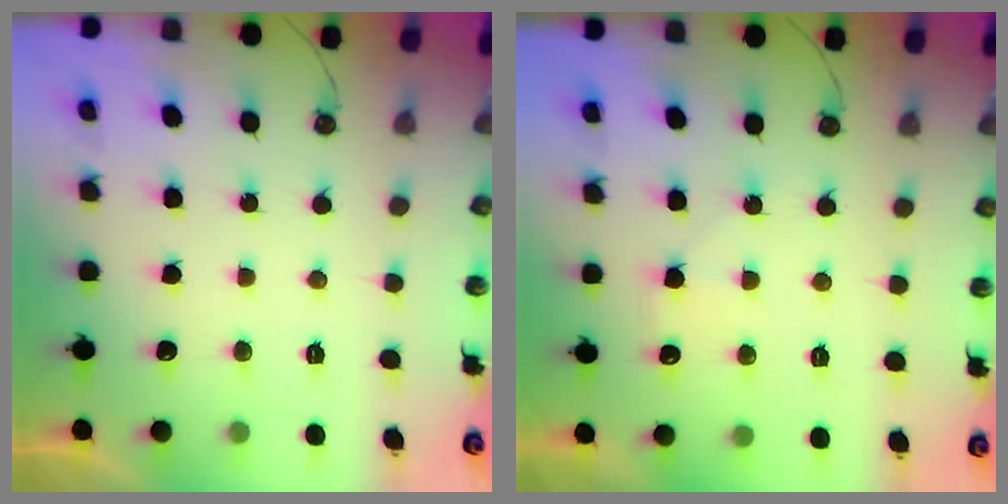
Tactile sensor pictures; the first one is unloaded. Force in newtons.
{"total": 4.9, "press": 4.9, "slide": 0.6}